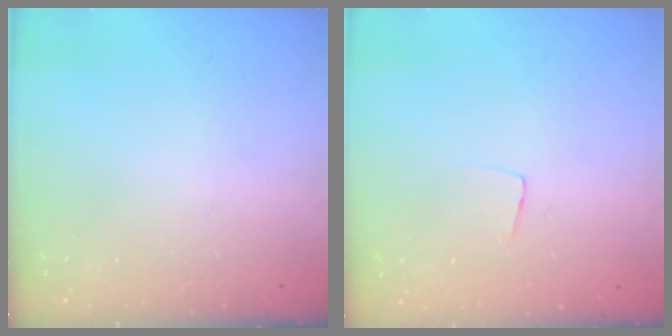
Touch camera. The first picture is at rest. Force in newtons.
{"total": 3.5, "press": 3.5, "slide": 0.2}